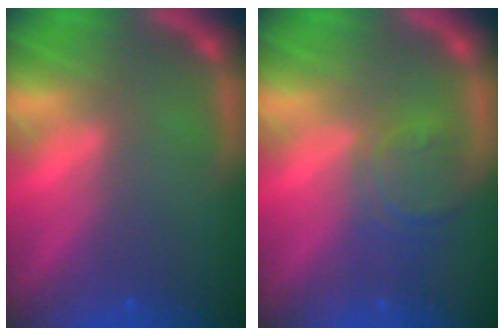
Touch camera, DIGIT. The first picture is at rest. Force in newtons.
{"total": 3.0}